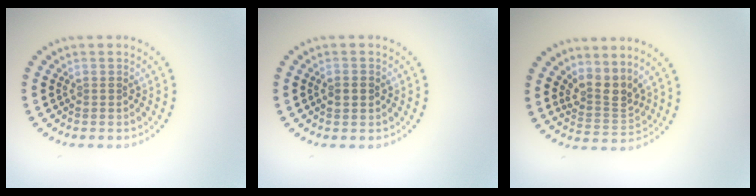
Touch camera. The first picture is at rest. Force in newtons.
{"total": 1.9, "press": 1.9, "slide": 0.1}
{"total": 3.0, "press": 2.1, "slide": 2.1}